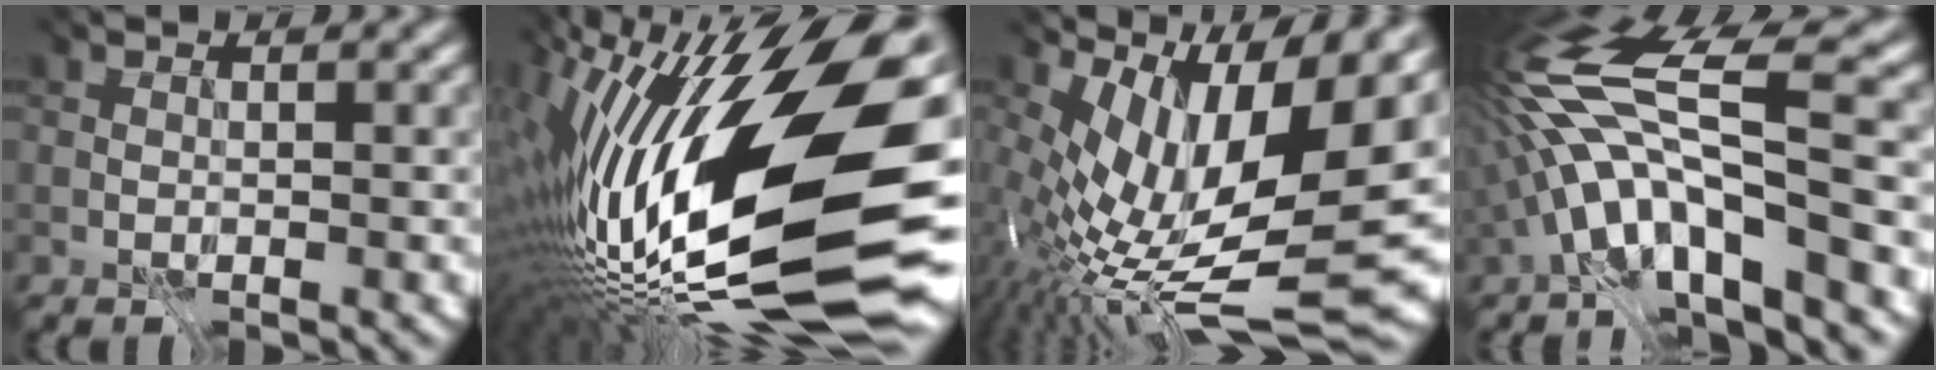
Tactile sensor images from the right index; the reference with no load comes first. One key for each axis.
{"total": 19.5, "fx": -3.0, "fy": 5.7, "fz": 18.4, "tx": -0.333, "ty": -0.017, "tz": -0.056}
{"total": 12.6, "fx": -0.3, "fy": 5.2, "fz": 11.4, "tx": -0.207, "ty": -0.017, "tz": 0.025}
{"total": 11.8, "fx": -3.8, "fy": 1.9, "fz": 11.0, "tx": -0.215, "ty": 0.013, "tz": -0.041}